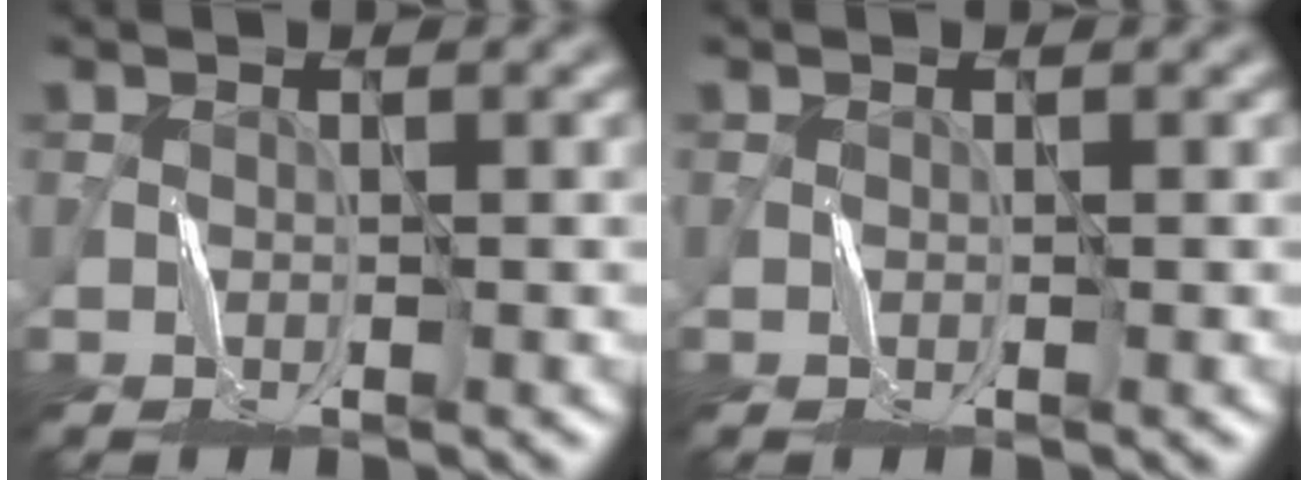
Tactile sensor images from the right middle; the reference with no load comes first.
{"total": 0.0}